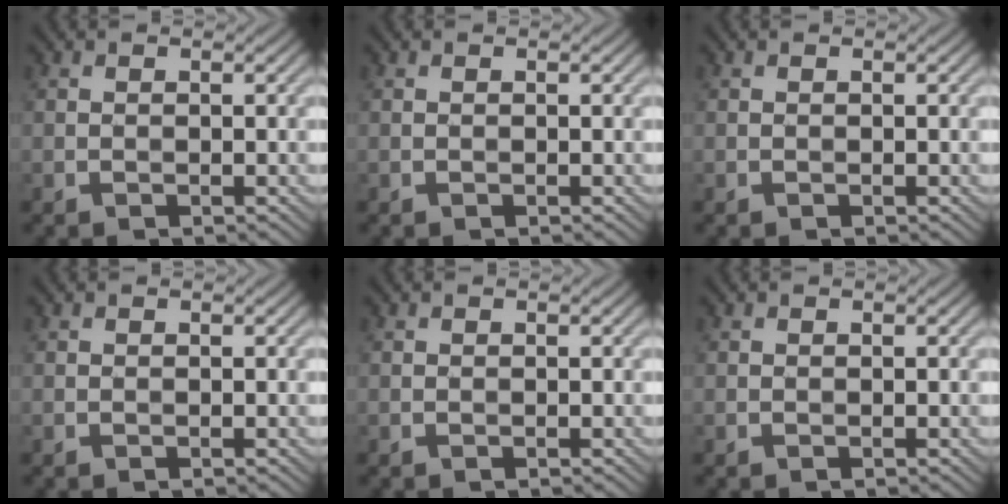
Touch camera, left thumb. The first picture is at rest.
{"total": 0.0}
{"total": 0.0}
{"total": 0.0}
{"total": 0.0}
{"total": 0.0}